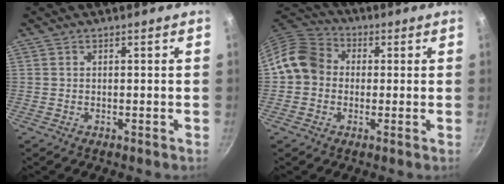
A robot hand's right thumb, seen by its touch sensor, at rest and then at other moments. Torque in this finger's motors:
{"motor_torque": [-0.53, 0.48, -0.12, 0.15, 0.24]}